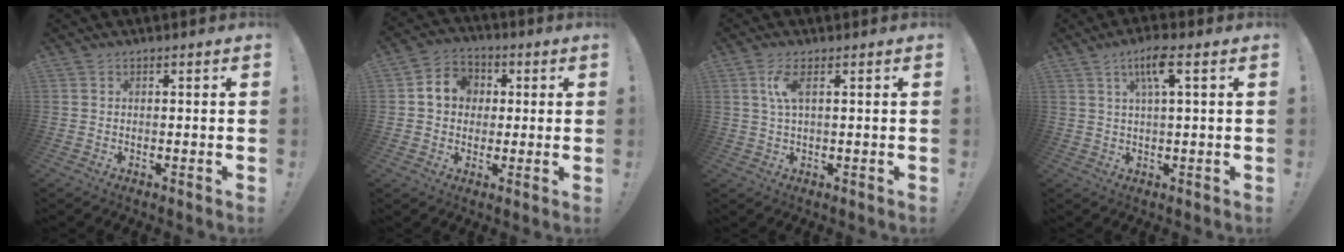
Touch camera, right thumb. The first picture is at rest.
{"total": 8.7, "force": [1.3, 7.9, 3.4], "torque": [-0.053, 0.012, 0.031]}
{"total": 4.9, "force": [1.5, 1.3, 4.5], "torque": [-0.088, 0.001, 0.026]}
{"total": 7.2, "force": [2.9, 1.2, 6.6], "torque": [-0.122, 0.004, 0.044]}